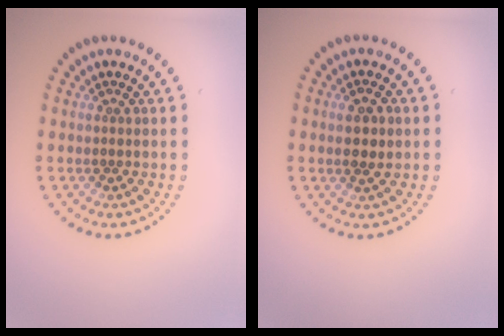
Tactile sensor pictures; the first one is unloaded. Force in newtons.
{"total": 2.4, "press": 2.4, "slide": 0.5}